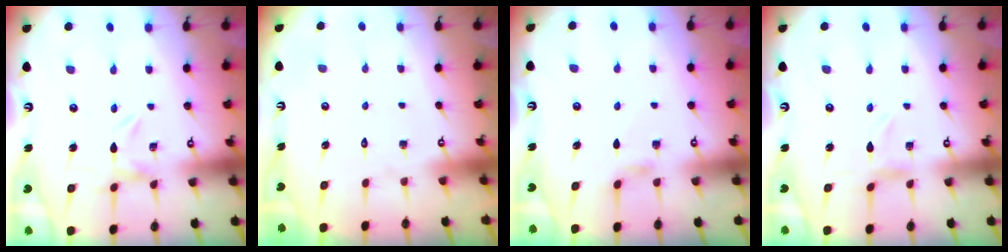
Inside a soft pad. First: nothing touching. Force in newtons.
{"total": 1.5, "press": 1.5, "slide": 0.1}
{"total": 2.9, "press": 2.8, "slide": 0.4}
{"total": 0.7, "press": 0.7, "slide": 0.2}